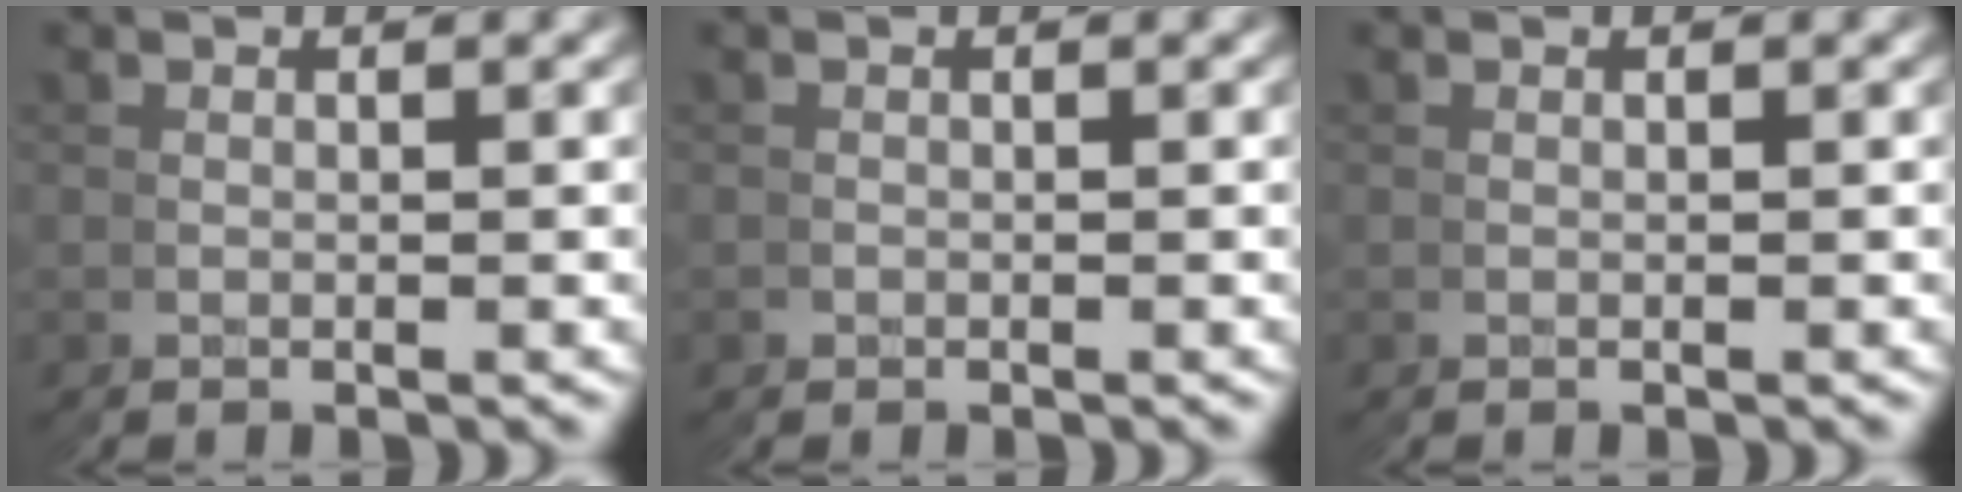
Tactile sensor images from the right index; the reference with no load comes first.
{"total": 0.8, "force": [-0.4, 0.5, -0.4], "torque": [0.007, -0.004, -0.005]}
{"total": 0.0}